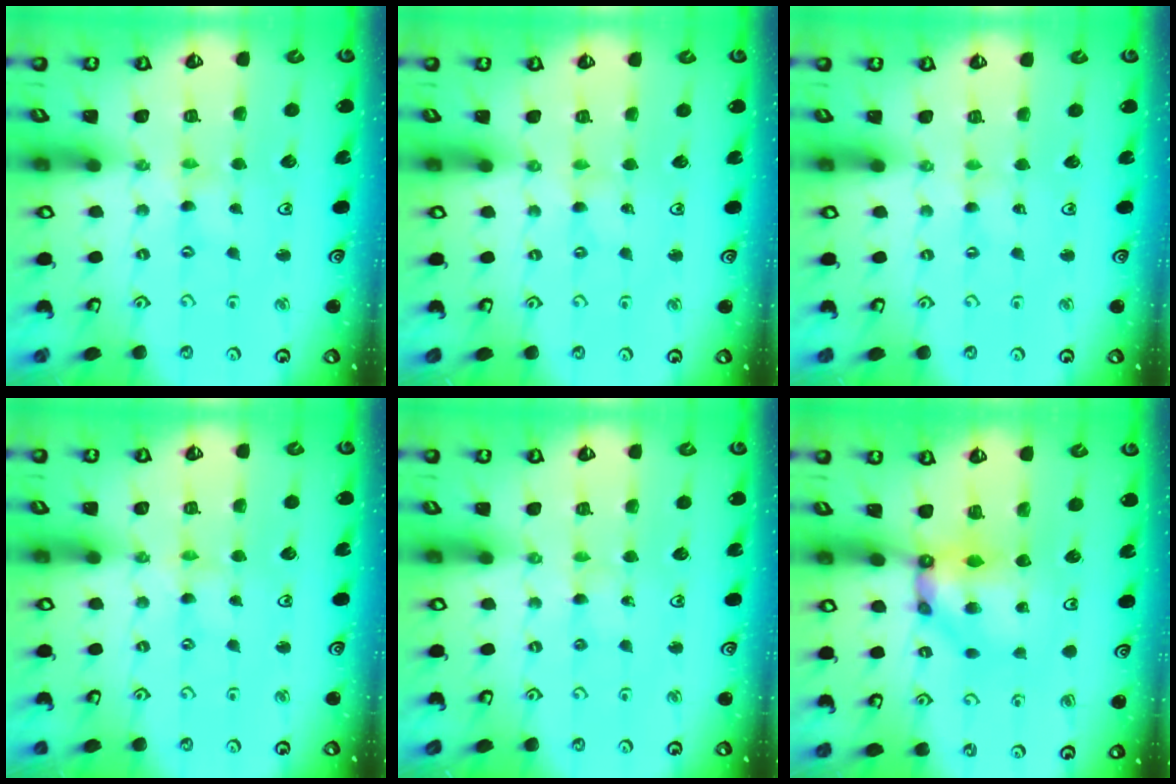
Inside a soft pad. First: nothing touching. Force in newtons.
{"total": 0.0}
{"total": 0.5, "press": 0.5, "slide": 0.1}
{"total": 0.0}
{"total": 2.4, "press": 2.3, "slide": 0.3}
{"total": 8.1, "press": 8.0, "slide": 0.9}